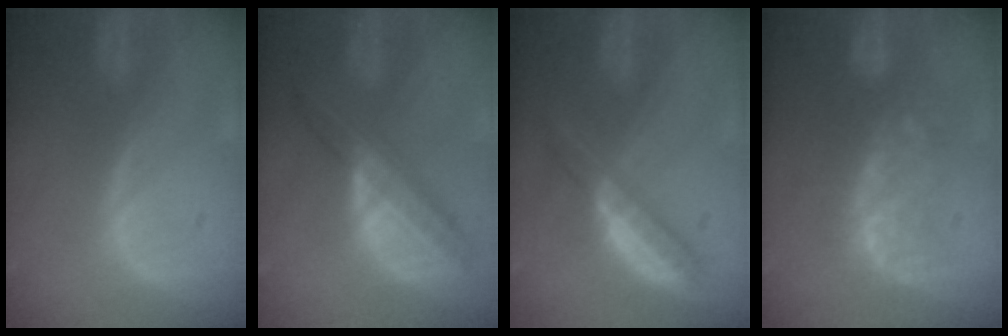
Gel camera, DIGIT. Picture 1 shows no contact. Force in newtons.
{"total": 8.3, "press": 7.0, "slide": 4.4}
{"total": 5.1, "press": 4.8, "slide": 1.7}
{"total": 7.8, "press": 7.6, "slide": 1.7}